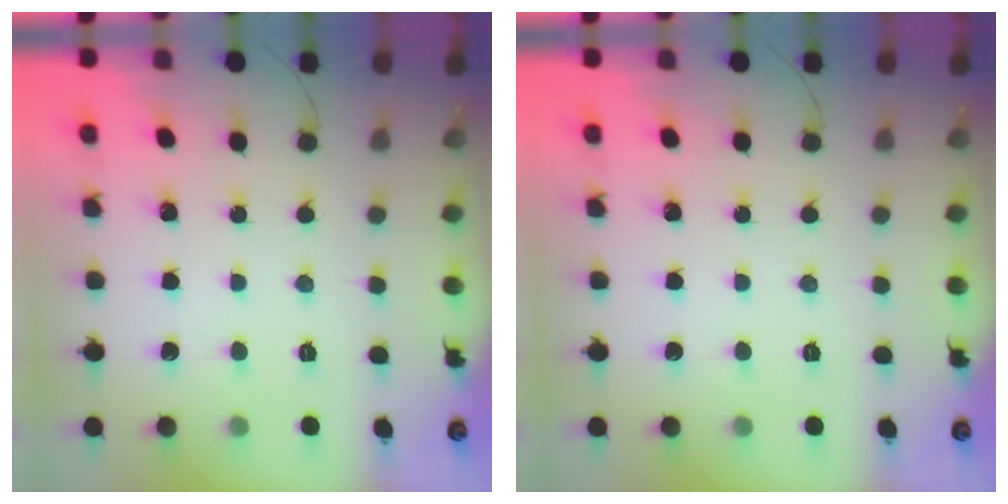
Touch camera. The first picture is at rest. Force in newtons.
{"total": 0.0}